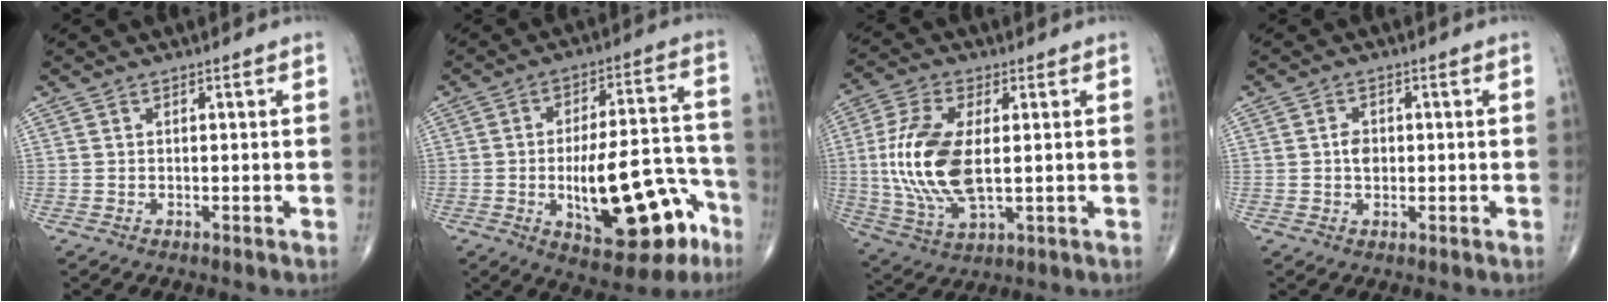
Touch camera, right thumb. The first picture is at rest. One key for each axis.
{"total": 20.5, "fx": -7.6, "fy": 8.1, "fz": 17.2, "tx": -0.221, "ty": 0.048, "tz": -0.094}
{"total": 15.5, "fx": 0.6, "fy": 7.4, "fz": 13.6, "tx": -0.297, "ty": -0.008, "tz": 0.018}
{"total": 2.6, "fx": 0.0, "fy": 1.9, "fz": 1.8, "tx": -0.023, "ty": 0.003, "tz": 0.000}